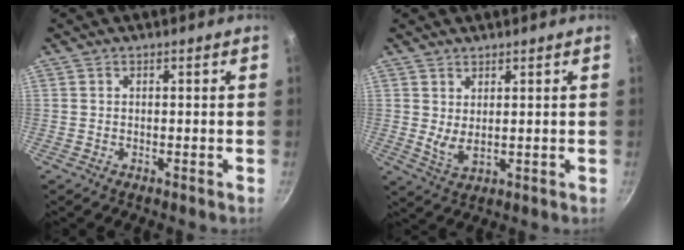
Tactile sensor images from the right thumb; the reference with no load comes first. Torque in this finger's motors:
{"motor_torque": [0.68, 0.58, 0.56, -0.05, 0.04]}